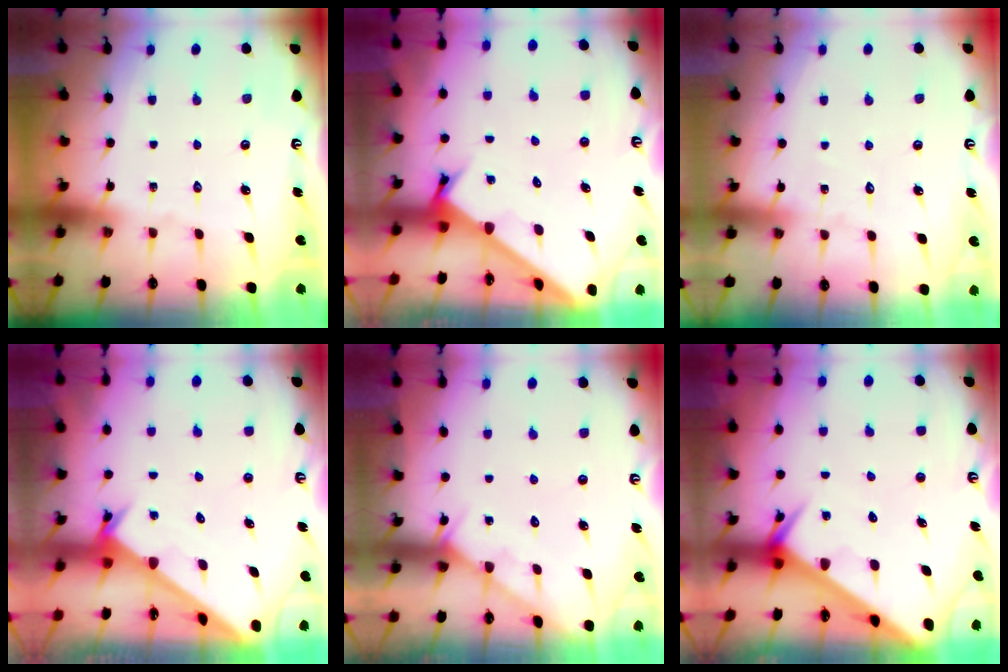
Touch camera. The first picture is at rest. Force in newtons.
{"total": 2.9, "press": 2.9, "slide": 0.2}
{"total": 2.8, "press": 2.8, "slide": 0.3}
{"total": 2.4, "press": 2.4, "slide": 0.2}
{"total": 5.4, "press": 5.4, "slide": 0.5}
{"total": 4.7, "press": 4.7, "slide": 0.4}